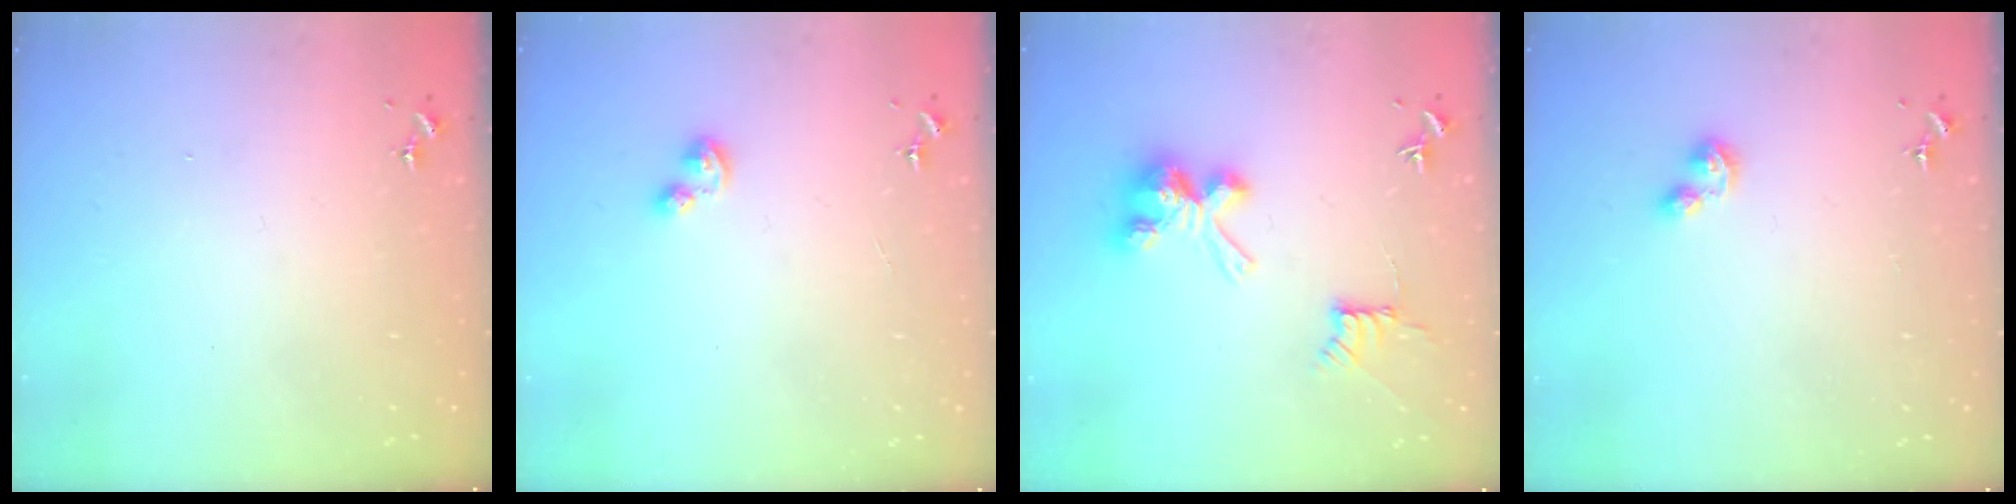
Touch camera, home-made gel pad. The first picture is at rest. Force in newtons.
{"total": 2.7, "press": 2.7, "slide": 0.3}
{"total": 11.1, "press": 11.1, "slide": 0.2}
{"total": 3.8, "press": 3.8, "slide": 0.4}